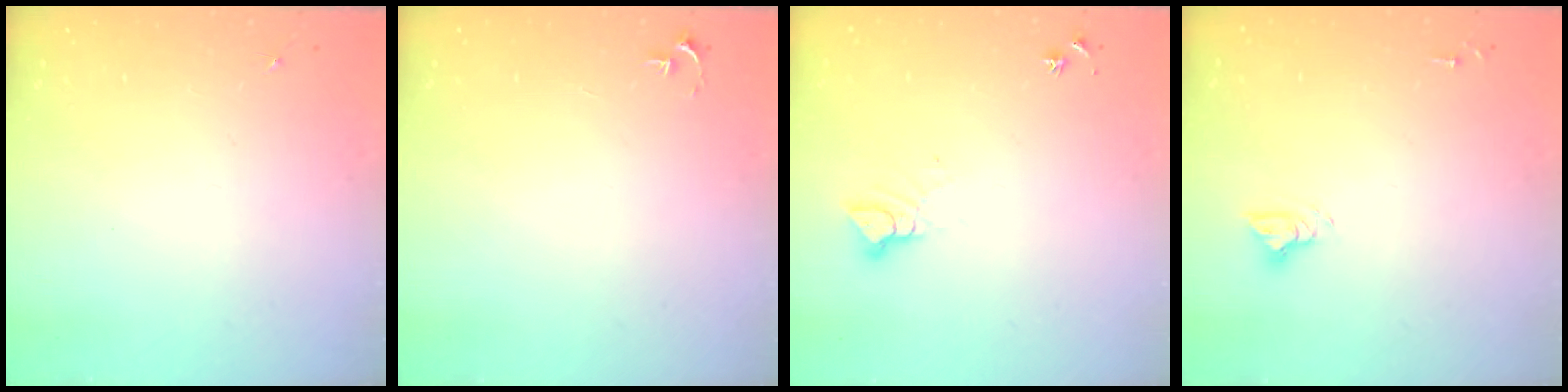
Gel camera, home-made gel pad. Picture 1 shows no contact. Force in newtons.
{"total": 2.7, "press": 2.7, "slide": 0.3}
{"total": 5.1, "press": 5.1, "slide": 0.4}
{"total": 4.8, "press": 4.8, "slide": 0.4}